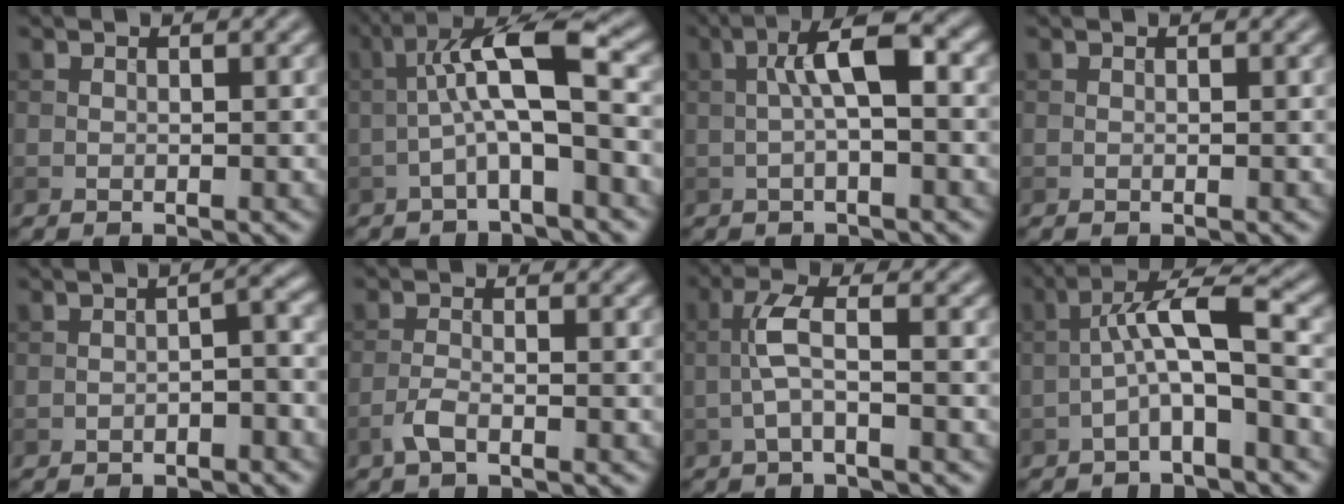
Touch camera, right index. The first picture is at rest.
{"total": 6.7, "force": [-0.8, 1.4, 6.5], "torque": [-0.115, 0.030, -0.024]}
{"total": 4.9, "force": [0.3, 1.2, 4.7], "torque": [-0.088, 0.017, -0.001]}
{"total": 0.0}
{"total": 2.3, "force": [-1.2, 0.5, 1.9], "torque": [-0.031, 0.009, -0.023]}
{"total": 1.8, "force": [-1.1, 0.5, 1.4], "torque": [-0.032, 0.002, -0.026]}
{"total": 2.9, "force": [-0.7, 0.6, 2.7], "torque": [-0.059, 0.013, -0.021]}
{"total": 4.9, "force": [-1.4, 0.9, 4.6], "torque": [-0.084, 0.026, -0.031]}